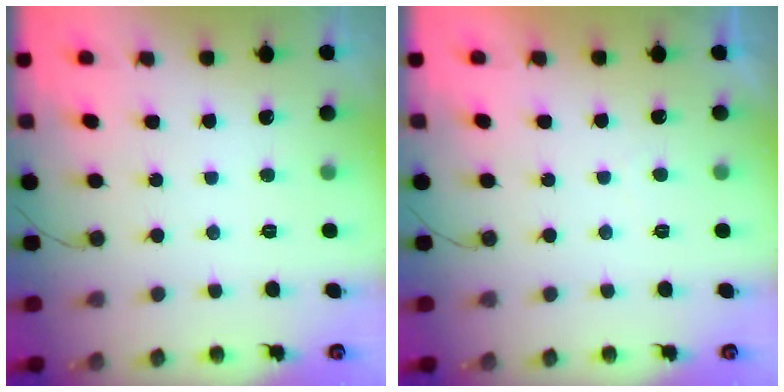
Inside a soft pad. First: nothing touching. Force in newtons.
{"total": 0.9, "press": 0.7, "slide": 0.6}